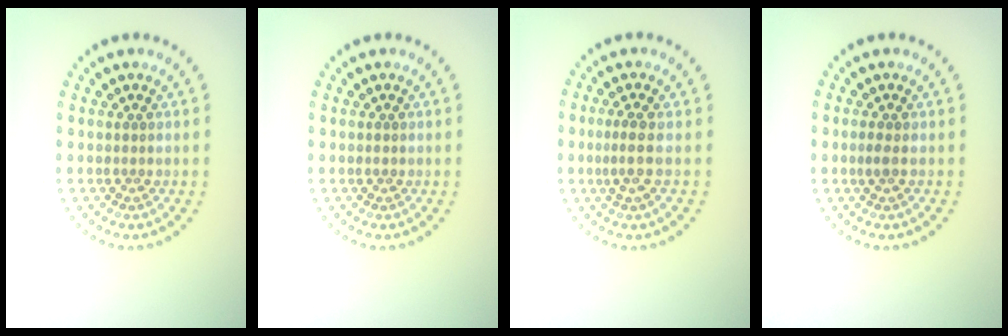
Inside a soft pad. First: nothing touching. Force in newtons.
{"total": 0.5, "press": 0.5, "slide": 0.2}
{"total": 1.9, "press": 1.4, "slide": 1.3}
{"total": 0.8, "press": 0.7, "slide": 0.4}